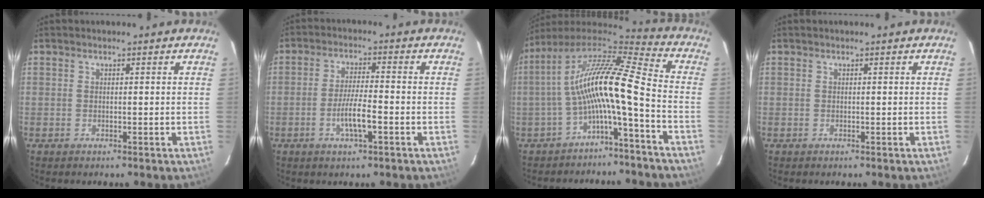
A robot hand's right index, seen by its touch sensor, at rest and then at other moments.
{"total": 6.0, "force": [-2.5, 0.8, 5.3], "torque": [-0.103, -0.003, -0.046]}
{"total": 15.0, "force": [-3.2, 1.6, 14.6], "torque": [-0.266, 0.010, -0.065]}
{"total": 0.0}